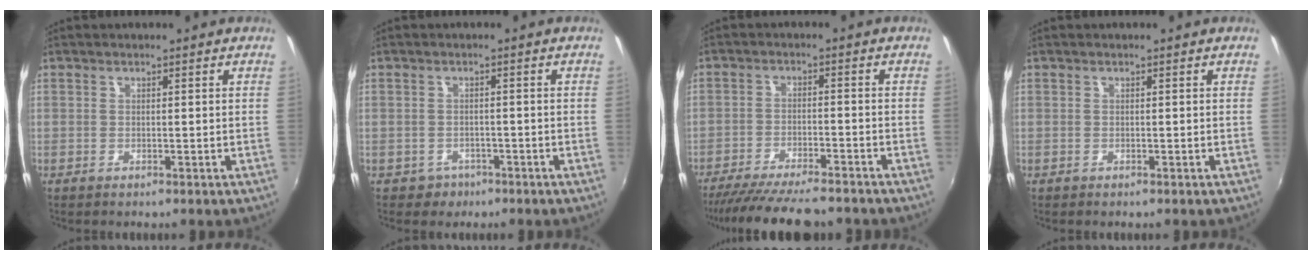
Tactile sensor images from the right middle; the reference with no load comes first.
{"total": 3.4, "force": [-1.9, 2.8, 0.4], "torque": [-0.019, 0.000, -0.025]}
{"total": 14.2, "force": [-12.4, 2.3, 6.6], "torque": [-0.138, -0.027, -0.195]}
{"total": 0.0}